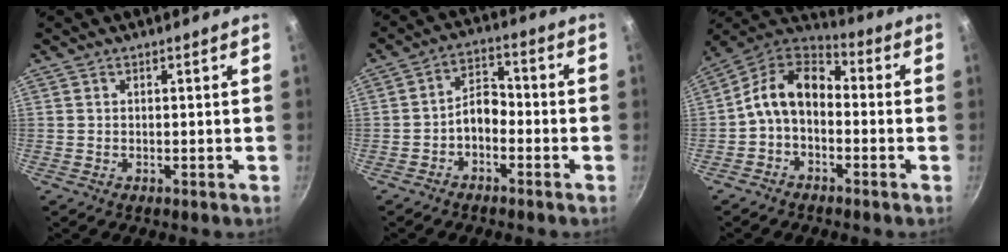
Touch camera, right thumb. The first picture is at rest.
{"total": 6.0, "force": [-2.1, 3.9, 4.1], "torque": [-0.054, 0.034, -0.049]}
{"total": 11.6, "force": [-1.4, 7.9, 8.4], "torque": [-0.133, 0.050, -0.042]}